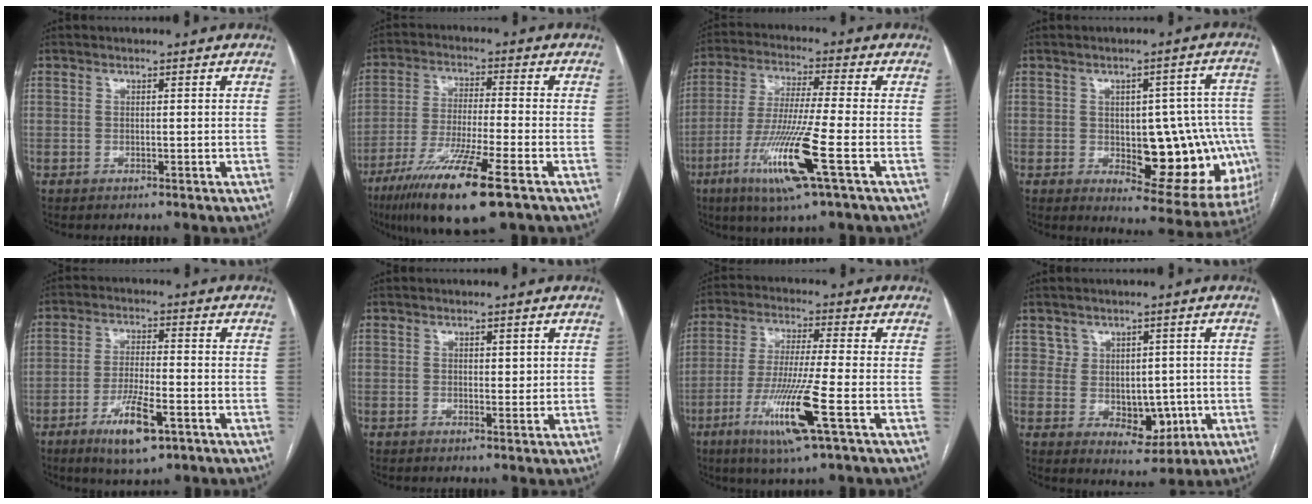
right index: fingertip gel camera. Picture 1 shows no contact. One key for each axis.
{"total": 14.4, "fx": -8.2, "fy": 0.6, "fz": 11.8, "tx": -0.237, "ty": -0.038, "tz": -0.147}
{"total": 13.5, "fx": -5.4, "fy": -0.4, "fz": 12.4, "tx": -0.254, "ty": -0.024, "tz": -0.102}
{"total": 17.9, "fx": -2.8, "fy": 7.5, "fz": 16.0, "tx": -0.126, "ty": 0.031, "tz": -0.010}
{"total": 8.6, "fx": -4.4, "fy": 1.9, "fz": 7.2, "tx": -0.134, "ty": -0.012, "tz": -0.072}
{"total": 1.5, "fx": 0.6, "fy": 0.8, "fz": 1.2, "tx": -0.012, "ty": -0.002, "tz": 0.008}
{"total": 11.8, "fx": -4.7, "fy": -0.5, "fz": 10.9, "tx": -0.219, "ty": -0.023, "tz": -0.089}
{"total": 6.0, "fx": 0.4, "fy": 5.3, "fz": 2.8, "tx": -0.027, "ty": 0.009, "tz": 0.023}